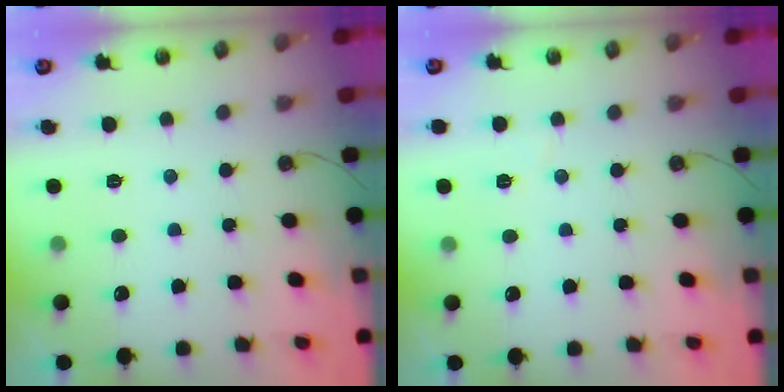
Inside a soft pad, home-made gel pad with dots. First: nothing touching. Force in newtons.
{"total": 3.9, "press": 3.6, "slide": 1.6}